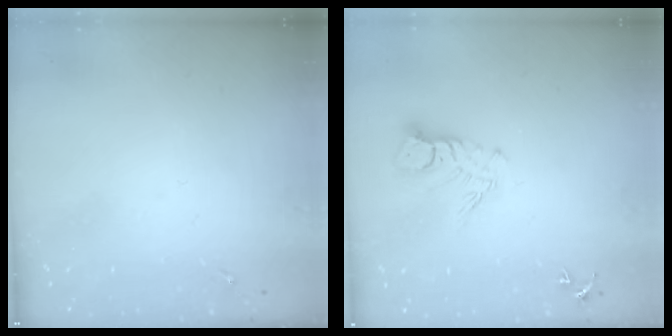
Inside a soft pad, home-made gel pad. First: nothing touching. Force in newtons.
{"total": 7.7, "press": 7.7, "slide": 0.7}